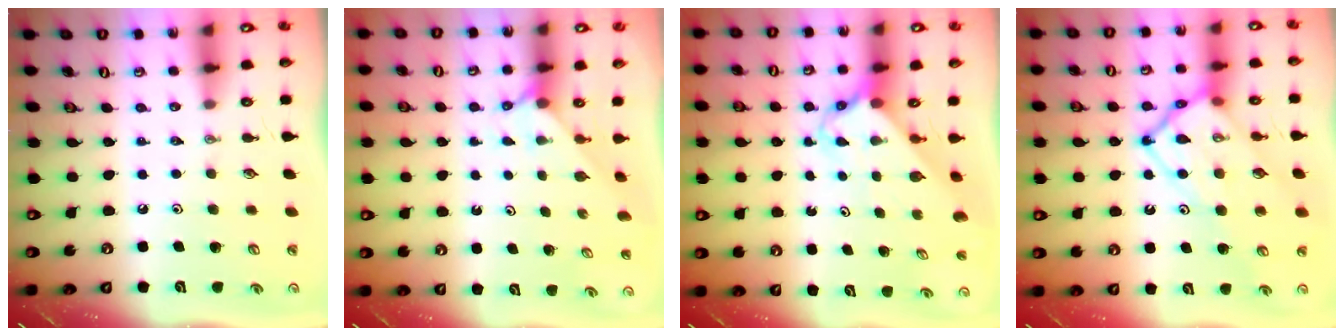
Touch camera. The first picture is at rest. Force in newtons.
{"total": 2.4, "press": 2.4, "slide": 0.2}
{"total": 2.5, "press": 2.5, "slide": 0.1}
{"total": 16.9, "press": 16.8, "slide": 1.5}